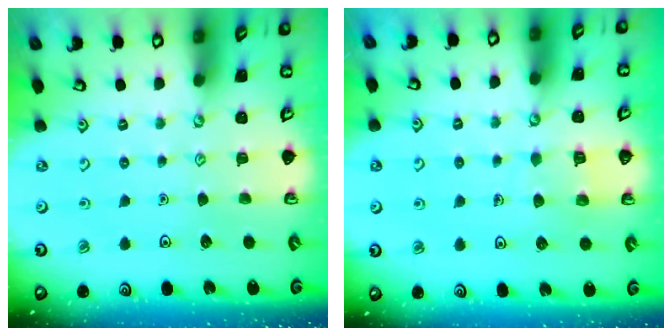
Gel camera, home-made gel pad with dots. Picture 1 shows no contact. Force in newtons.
{"total": 5.7, "press": 5.6, "slide": 0.4}